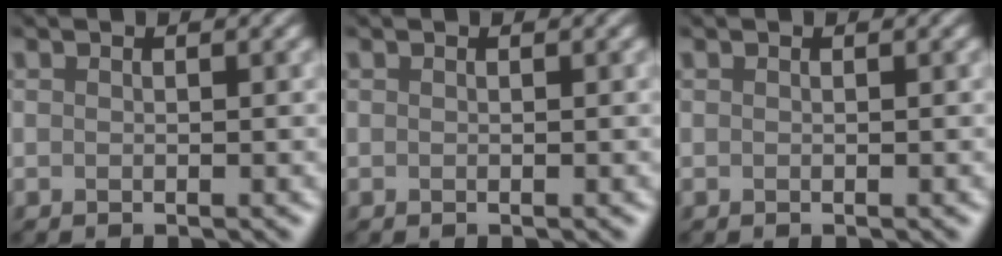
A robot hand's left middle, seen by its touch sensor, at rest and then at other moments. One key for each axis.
{"total": 0.0}
{"total": 0.0}